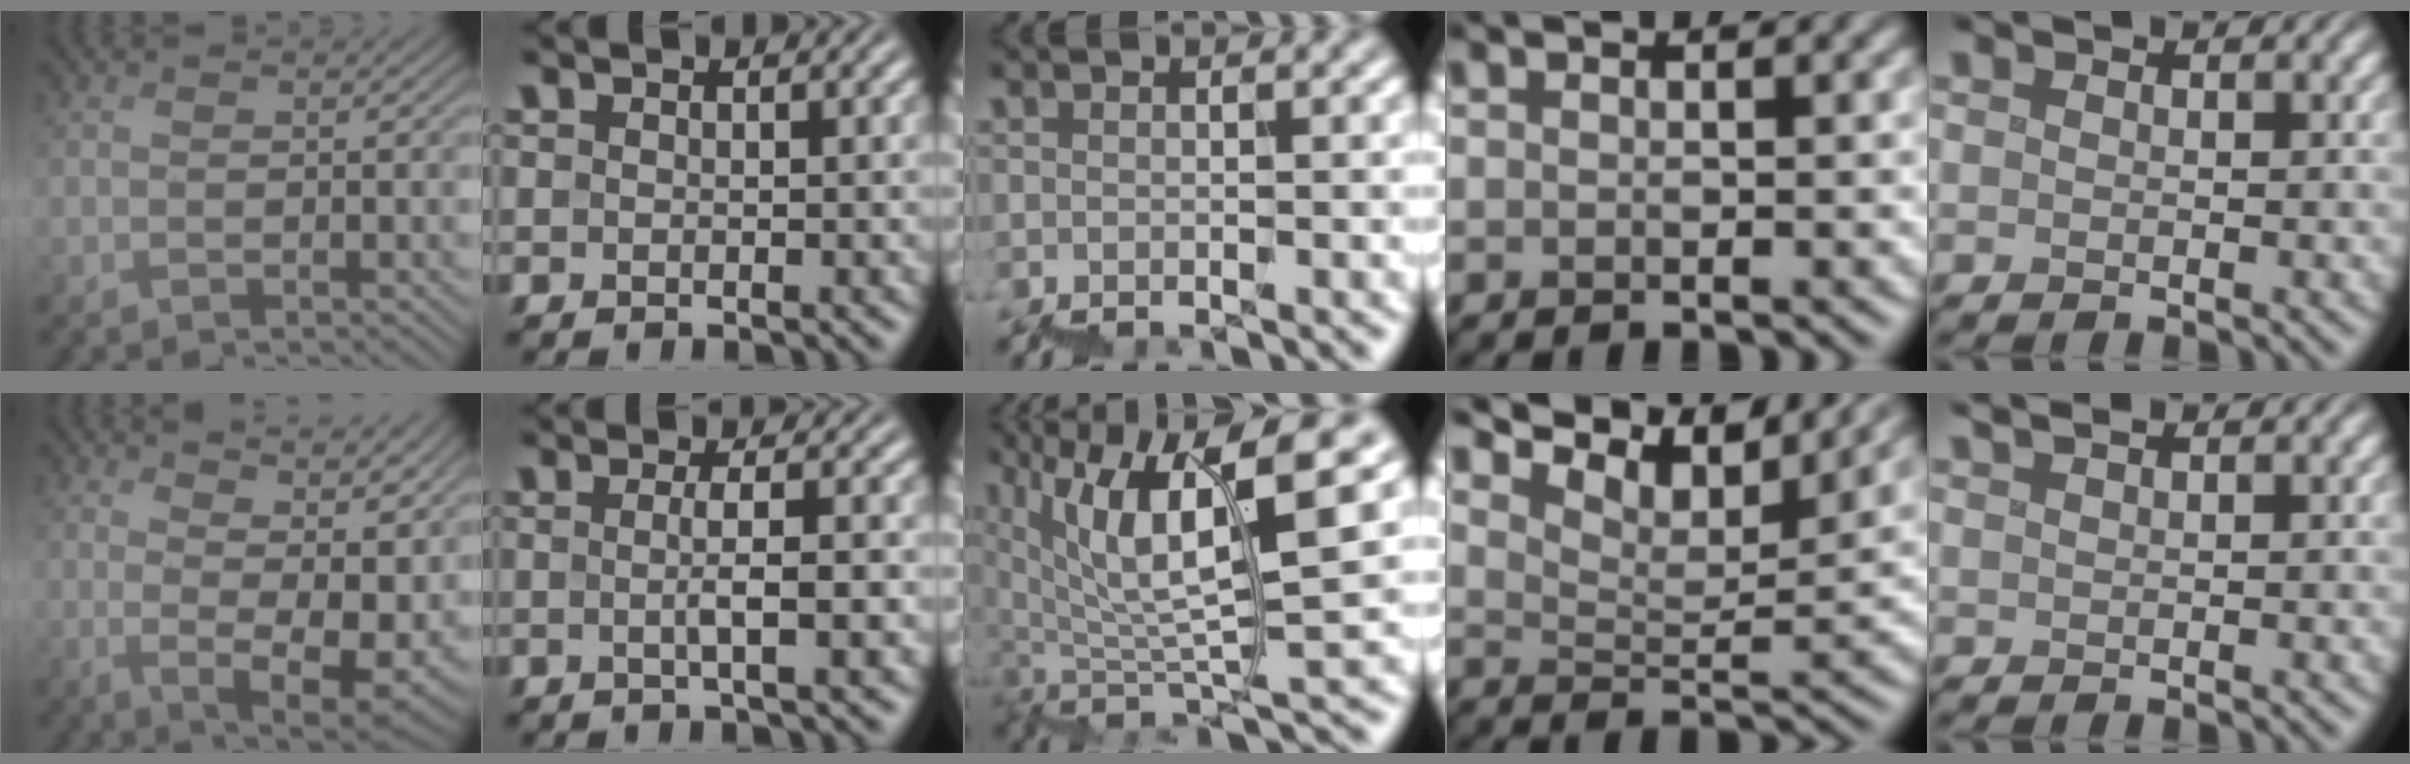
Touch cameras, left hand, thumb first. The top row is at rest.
{"thumb": {"total": 11.6, "force": [4.7, 5.1, 9.3], "torque": [-0.129, -0.008, 0.061]}, "index": {"total": 3.2, "force": [-0.2, 0.6, 3.2], "torque": [-0.048, 0.000, -0.004]}, "middle": {"total": 9.7, "force": [4.3, 2.2, 8.4], "torque": [-0.151, 0.022, 0.077]}, "ring": {"total": 8.5, "force": [7.8, 1.8, 3.0], "torque": [-0.065, 0.006, 0.114]}, "little": {"total": 1.9, "force": [1.5, 0.6, 0.9], "torque": [0.001, 0.008, 0.005]}}